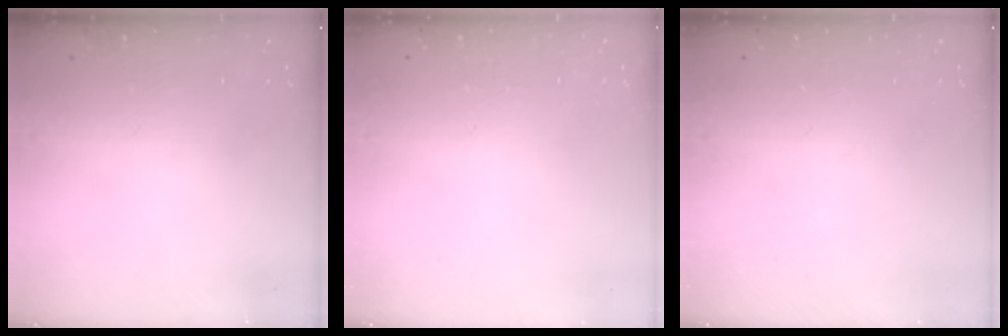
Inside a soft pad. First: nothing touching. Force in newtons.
{"total": 2.6, "press": 2.6, "slide": 0.2}
{"total": 0.0}